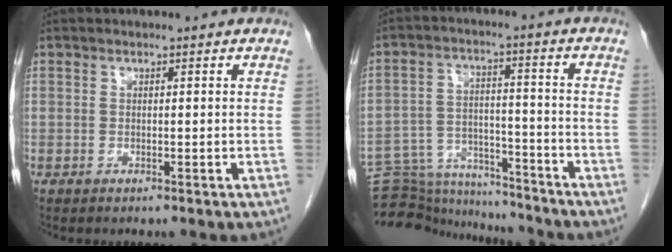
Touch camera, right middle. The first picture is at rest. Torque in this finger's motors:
{"motor_torque": [-0.07, -0.06, 0.02, -0.05]}